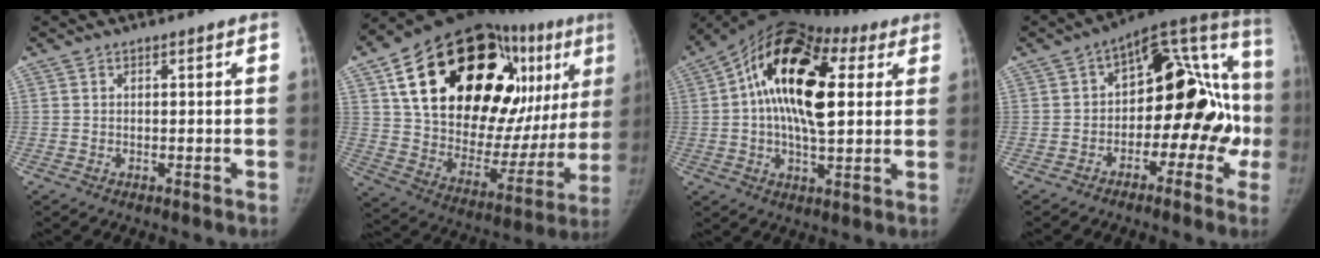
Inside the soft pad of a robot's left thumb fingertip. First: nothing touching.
{"total": 39.4, "force": [14.7, 19.0, 31.2], "torque": [-0.440, 0.012, 0.243]}
{"total": 21.4, "force": [4.6, 10.8, 17.9], "torque": [-0.293, 0.018, 0.056]}
{"total": 21.8, "force": [-2.7, 12.3, 17.8], "torque": [-0.197, 0.063, -0.043]}